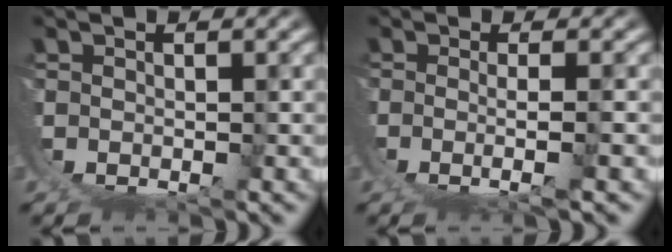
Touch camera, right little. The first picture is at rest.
{"total": 2.6, "force": [0.1, -0.1, 2.6], "torque": [-0.056, -0.018, 0.013]}